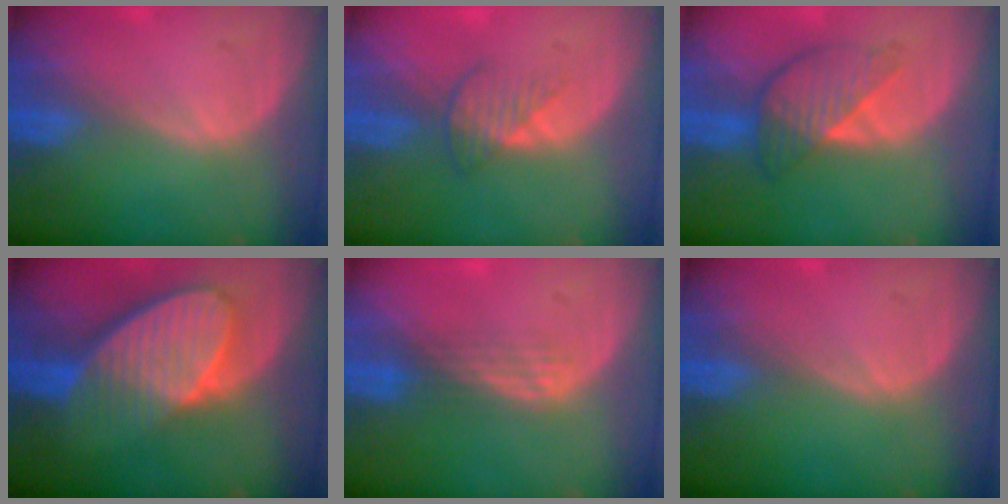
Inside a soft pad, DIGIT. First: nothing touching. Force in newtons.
{"total": 3.1, "press": 2.9, "slide": 1.2}
{"total": 5.6, "press": 5.6, "slide": 0.3}
{"total": 10.0, "press": 8.7, "slide": 4.8}
{"total": 2.9, "press": 2.5, "slide": 1.5}
{"total": 0.0}